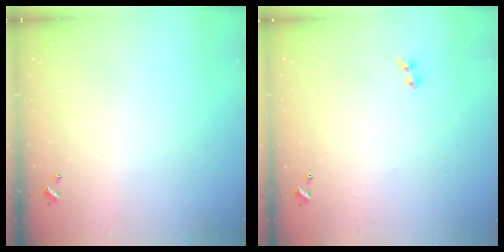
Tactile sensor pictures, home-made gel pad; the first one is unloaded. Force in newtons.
{"total": 1.9, "press": 1.7, "slide": 0.9}